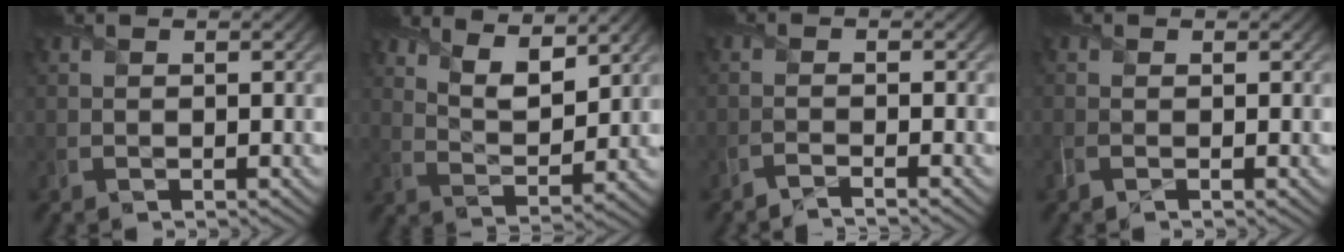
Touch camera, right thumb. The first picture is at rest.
{"total": 7.6, "force": [5.4, 2.5, 4.7], "torque": [-0.087, -0.014, 0.104]}
{"total": 1.7, "force": [-1.3, 0.2, 1.0], "torque": [-0.009, 0.002, -0.040]}
{"total": 1.2, "force": [-0.5, 0.4, 1.0], "torque": [-0.031, -0.003, -0.014]}